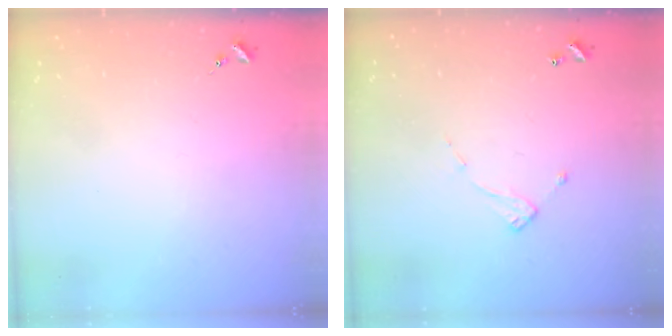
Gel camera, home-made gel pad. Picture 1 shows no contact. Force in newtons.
{"total": 5.0, "press": 5.0, "slide": 0.4}